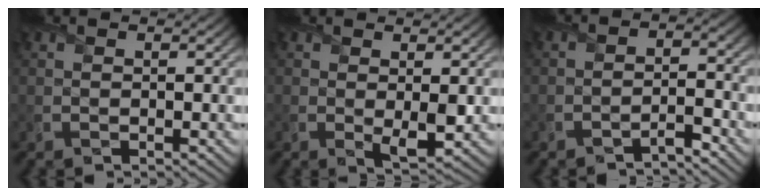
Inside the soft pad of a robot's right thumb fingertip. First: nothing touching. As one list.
[{"total": 2.4, "force": [0.5, 0.9, 2.2], "torque": [-0.041, -0.012, 0.015]}, {"total": 2.9, "force": [-2.4, 0.6, 1.5], "torque": [-0.022, 0.009, -0.043]}]